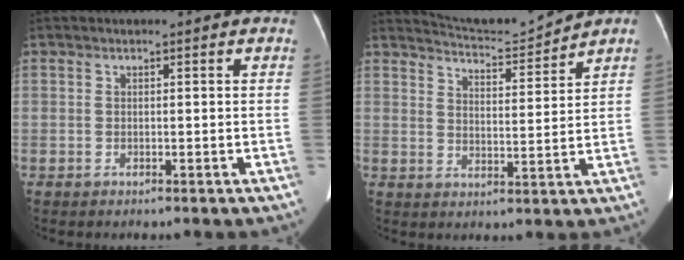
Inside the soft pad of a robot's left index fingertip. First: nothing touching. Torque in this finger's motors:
{"motor_torque": [-0.83, -1.30, -0.29, -0.07]}